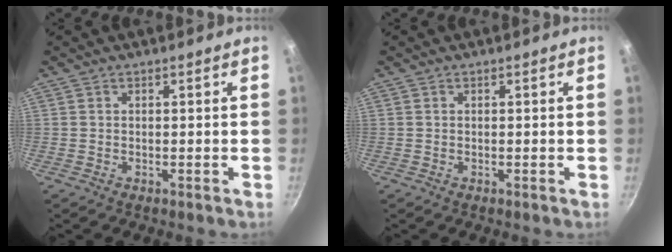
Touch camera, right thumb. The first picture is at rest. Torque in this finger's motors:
{"motor_torque": [-0.04, -0.05, -0.04, 0.01, 0.04]}